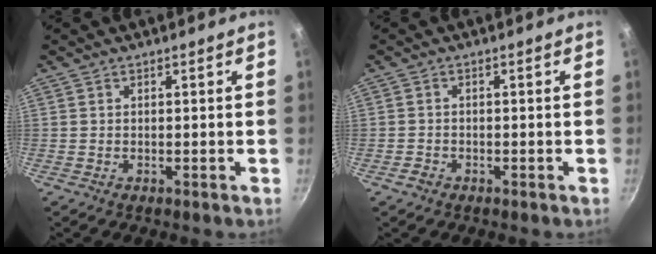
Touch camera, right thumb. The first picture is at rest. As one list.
[{"total": 1.5, "force": [-1.1, 1.0, 0.4], "torque": [-0.011, 0.011, -0.021]}]